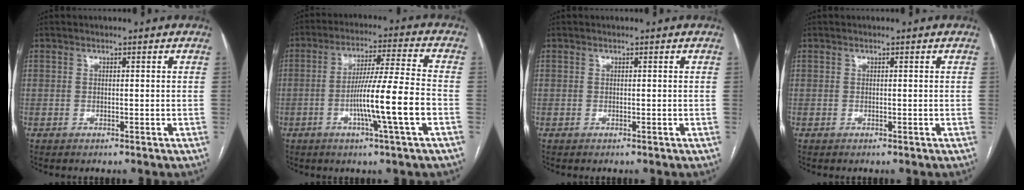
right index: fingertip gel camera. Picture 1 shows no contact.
{"total": 11.7, "force": [-3.4, -1.2, 11.1], "torque": [-0.196, -0.002, -0.061]}
{"total": 0.0}
{"total": 0.0}